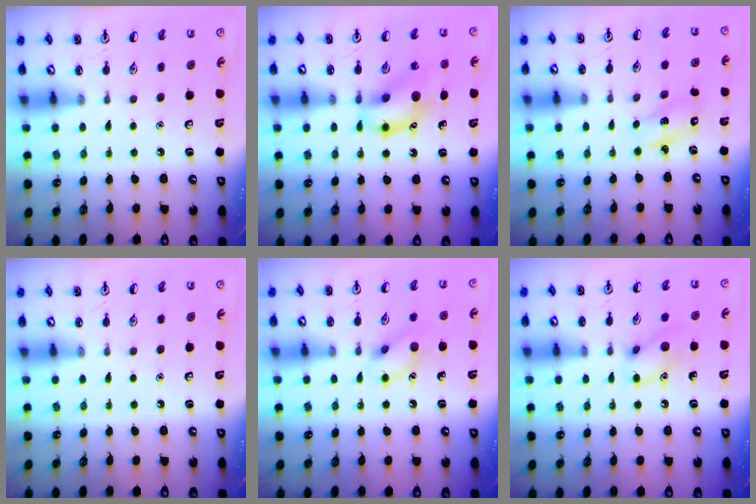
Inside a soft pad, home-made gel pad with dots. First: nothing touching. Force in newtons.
{"total": 13.3, "press": 13.1, "slide": 2.2}
{"total": 2.2, "press": 2.1, "slide": 0.5}
{"total": 0.0}
{"total": 9.3, "press": 9.3, "slide": 0.5}
{"total": 9.5, "press": 9.5, "slide": 0.8}